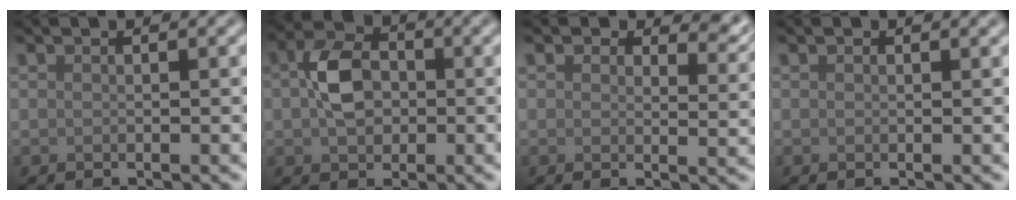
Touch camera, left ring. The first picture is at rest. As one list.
[{"total": 4.5, "force": [0.0, 3.3, 3.1], "torque": [-0.063, 0.002, -0.009]}, {"total": 3.5, "force": [2.2, 1.9, 1.8], "torque": [-0.026, -0.006, 0.027]}, {"total": 0.0}]